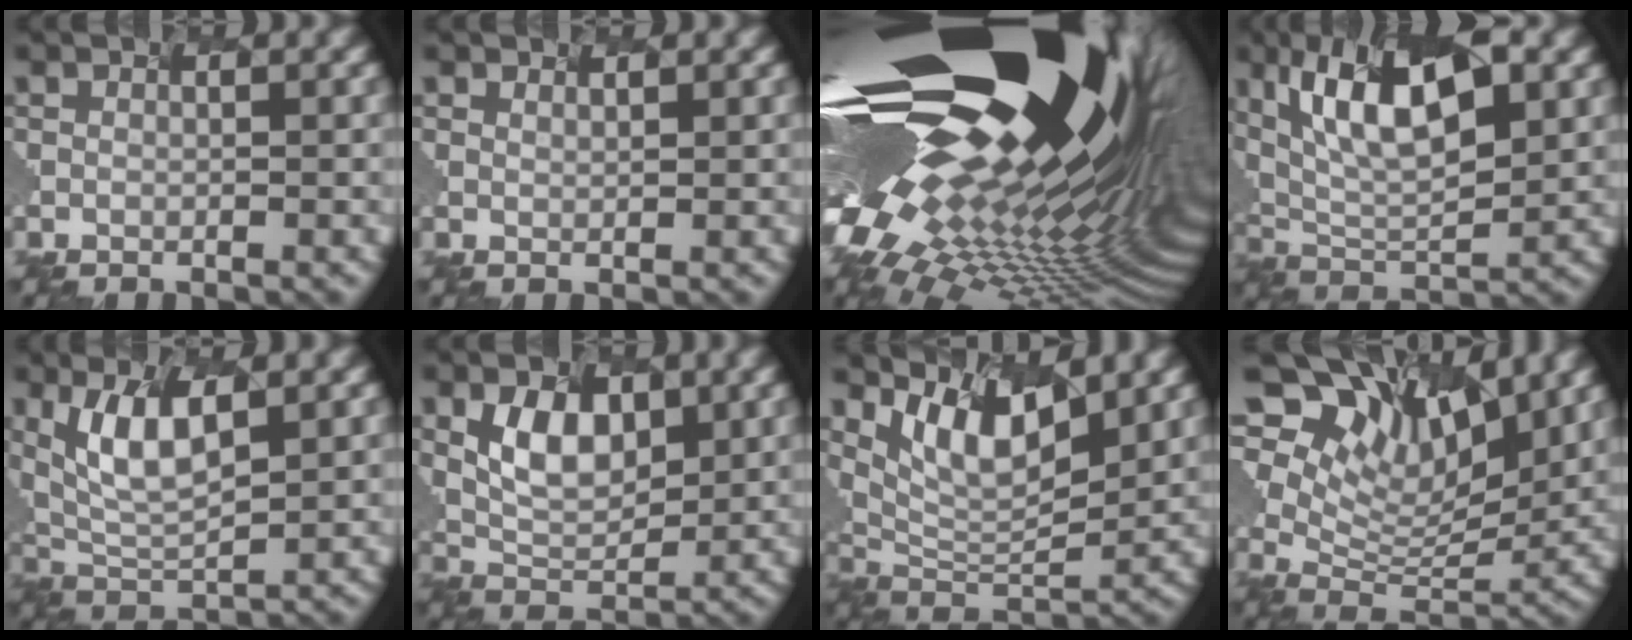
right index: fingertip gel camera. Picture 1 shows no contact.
{"total": 0.8, "force": [0.6, -0.2, -0.6], "torque": [0.002, -0.005, 0.017]}
{"total": 20.2, "force": [4.2, 8.9, 17.7], "torque": [-0.310, -0.028, 0.099]}
{"total": 8.1, "force": [3.0, 3.1, 6.9], "torque": [-0.131, 0.001, 0.064]}
{"total": 4.9, "force": [1.4, 2.0, 4.3], "torque": [-0.108, -0.007, 0.042]}
{"total": 3.8, "force": [0.9, 2.4, 2.8], "torque": [-0.066, -0.005, 0.030]}
{"total": 5.8, "force": [3.3, 2.0, 4.3], "torque": [-0.092, -0.015, 0.075]}
{"total": 8.8, "force": [5.4, 4.6, 5.1], "torque": [-0.096, -0.004, 0.110]}